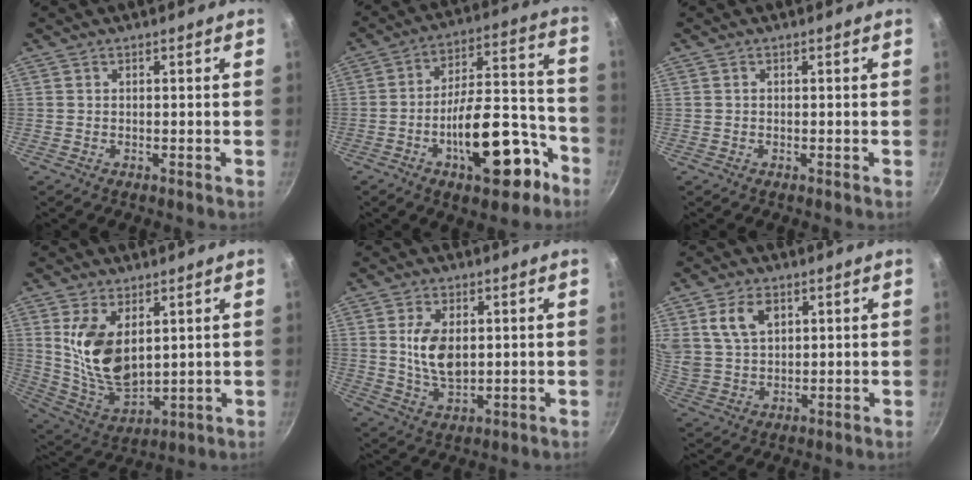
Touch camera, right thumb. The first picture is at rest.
{"total": 19.1, "force": [-8.8, 8.2, 14.9], "torque": [-0.183, 0.076, -0.124]}
{"total": 0.0}
{"total": 13.8, "force": [3.9, 7.8, 10.7], "torque": [-0.188, -0.041, 0.091]}
{"total": 8.5, "force": [1.4, 4.9, 6.8], "torque": [-0.121, -0.017, 0.032]}
{"total": 8.5, "force": [3.5, 5.6, 5.2], "torque": [-0.085, -0.012, 0.075]}